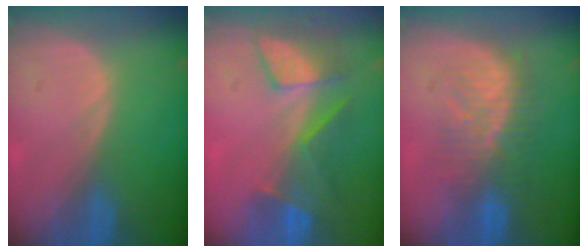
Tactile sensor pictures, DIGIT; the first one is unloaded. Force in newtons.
{"total": 8.6, "press": 7.3, "slide": 4.5}
{"total": 8.0, "press": 7.8, "slide": 1.5}